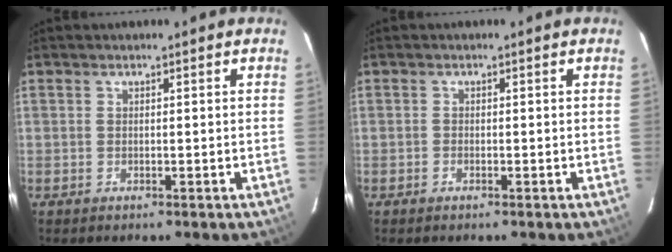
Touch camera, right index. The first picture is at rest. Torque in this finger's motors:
{"motor_torque": [0.10, 0.03, 0.01, 0.00]}